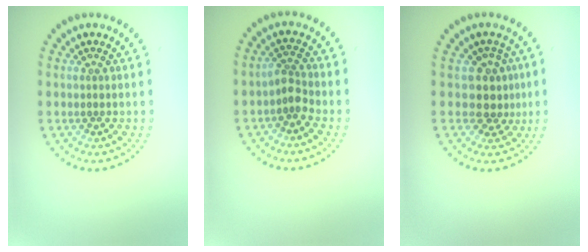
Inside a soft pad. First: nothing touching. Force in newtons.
{"total": 1.8, "press": 1.4, "slide": 1.2}
{"total": 2.8, "press": 2.1, "slide": 1.9}